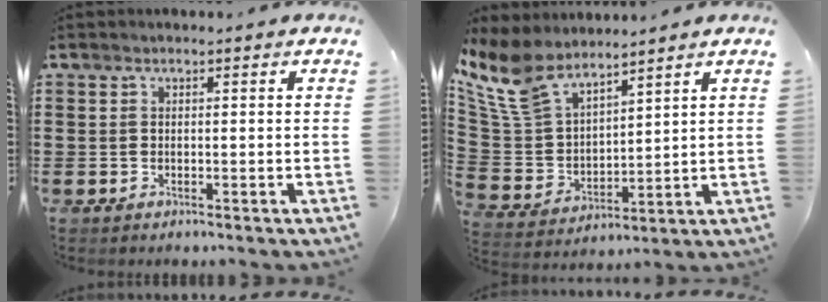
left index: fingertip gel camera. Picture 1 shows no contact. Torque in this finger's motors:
{"motor_torque": [2.14, 0.00, 1.05, 0.21]}